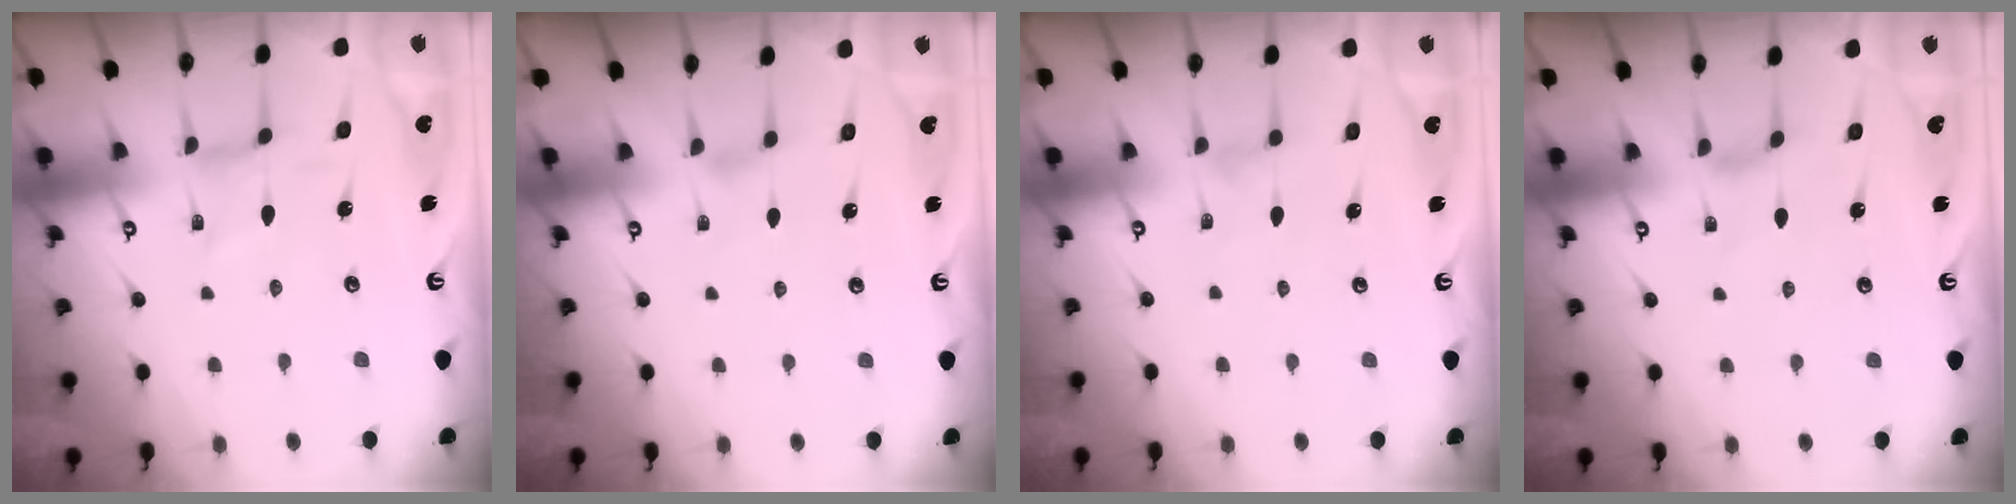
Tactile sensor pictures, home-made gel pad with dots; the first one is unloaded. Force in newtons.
{"total": 1.5, "press": 1.4, "slide": 0.4}
{"total": 0.0}
{"total": 0.7, "press": 0.7, "slide": 0.2}